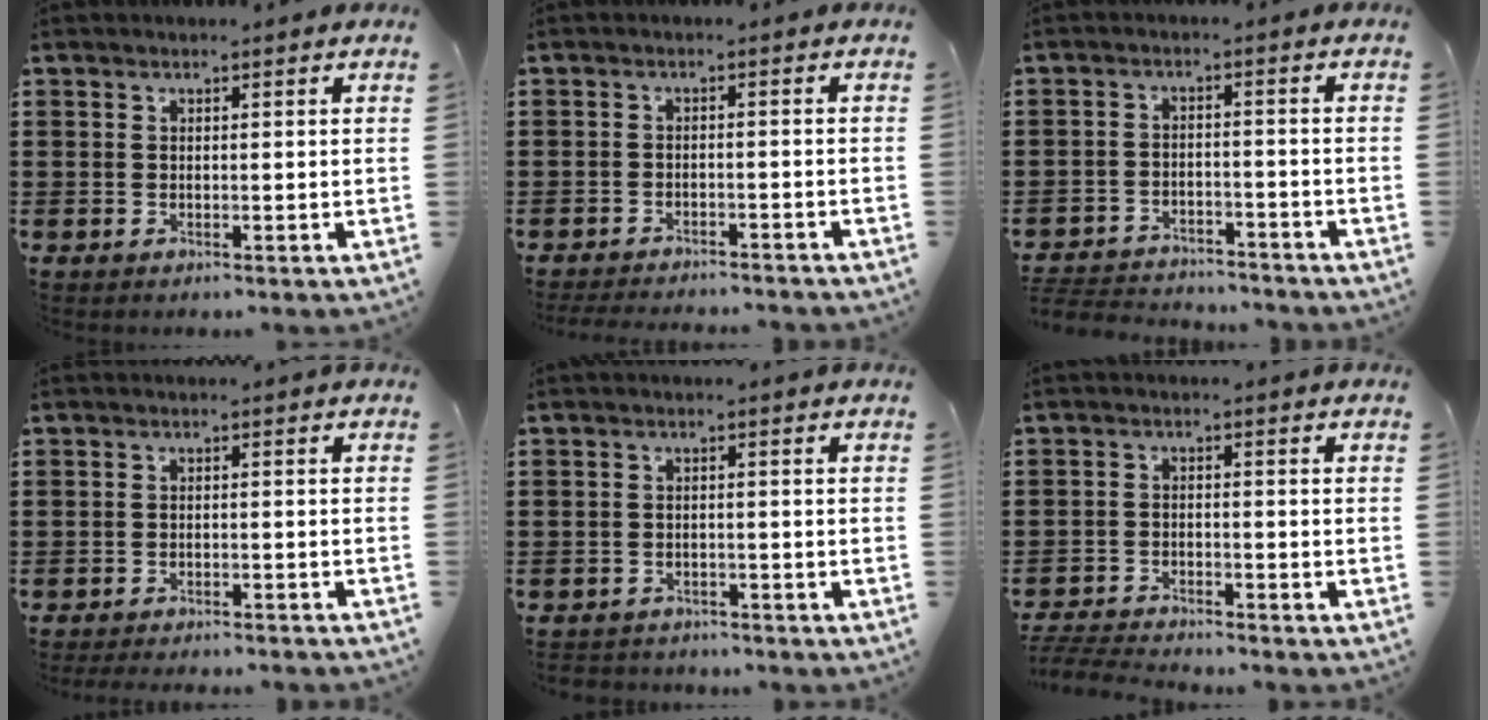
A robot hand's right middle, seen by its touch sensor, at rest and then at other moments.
{"total": 2.5, "force": [-2.5, 0.0, 0.2], "torque": [-0.007, -0.002, -0.052]}
{"total": 3.5, "force": [-3.4, 0.6, 0.1], "torque": [-0.007, 0.002, -0.074]}
{"total": 2.0, "force": [-2.0, -0.1, 0.2], "torque": [-0.006, -0.001, -0.041]}
{"total": 1.8, "force": [-1.7, 0.3, -0.2], "torque": [-0.003, -0.001, -0.040]}
{"total": 3.8, "force": [-3.8, 0.2, 0.4], "torque": [-0.022, -0.005, -0.084]}